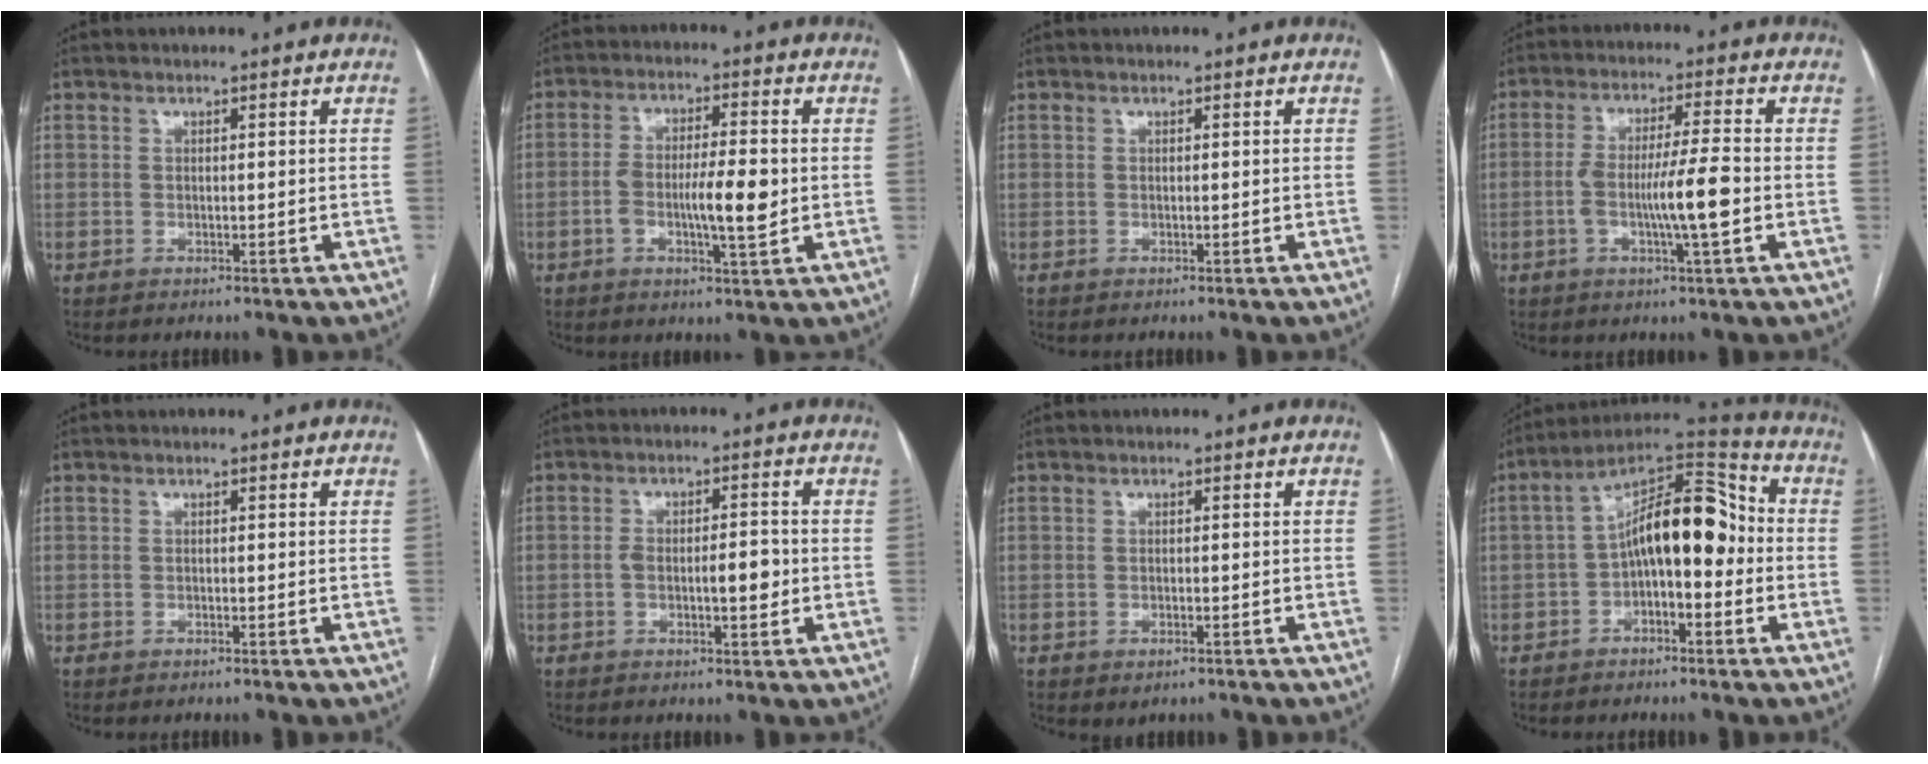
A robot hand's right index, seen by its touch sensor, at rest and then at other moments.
{"total": 8.0, "force": [-1.1, 1.8, 7.7], "torque": [-0.137, 0.007, -0.018]}
{"total": 0.0}
{"total": 8.5, "force": [-1.9, 0.2, 8.2], "torque": [-0.151, 0.005, -0.034]}
{"total": 0.0}
{"total": 5.5, "force": [-1.0, 1.7, 5.1], "torque": [-0.090, 0.011, -0.014]}
{"total": 1.5, "force": [-0.9, 0.8, 0.9], "torque": [-0.013, -0.001, -0.004]}
{"total": 13.3, "force": [-1.0, 5.4, 12.2], "torque": [-0.200, 0.053, -0.019]}